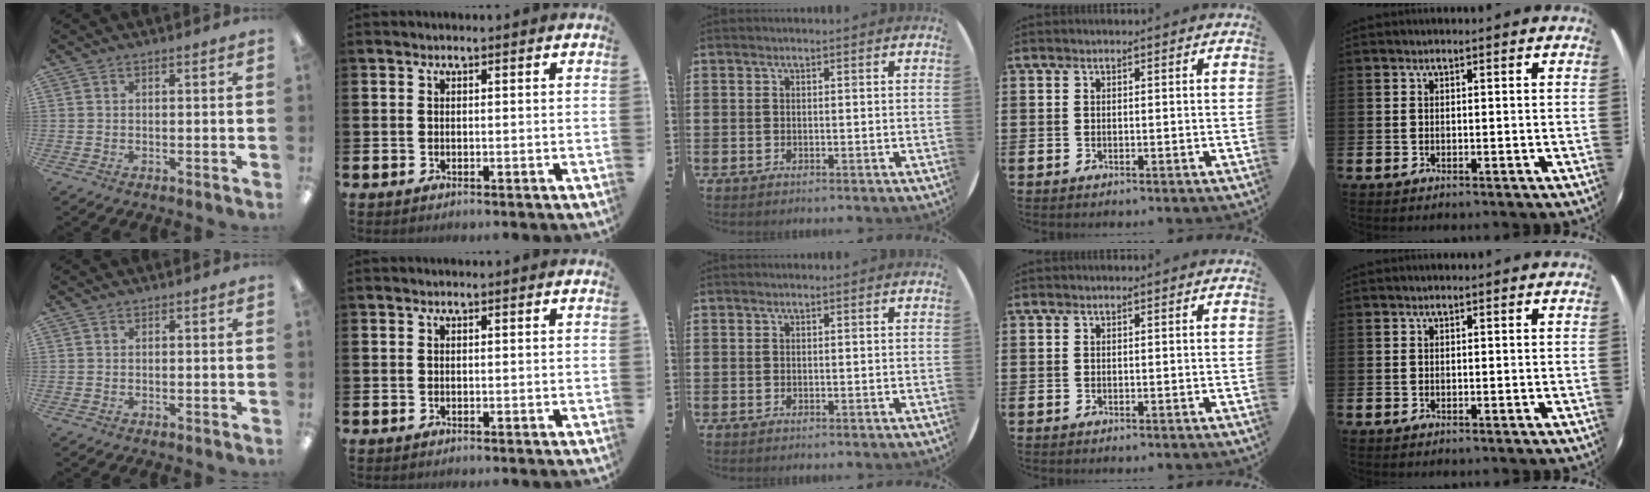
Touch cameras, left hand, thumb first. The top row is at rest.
{}